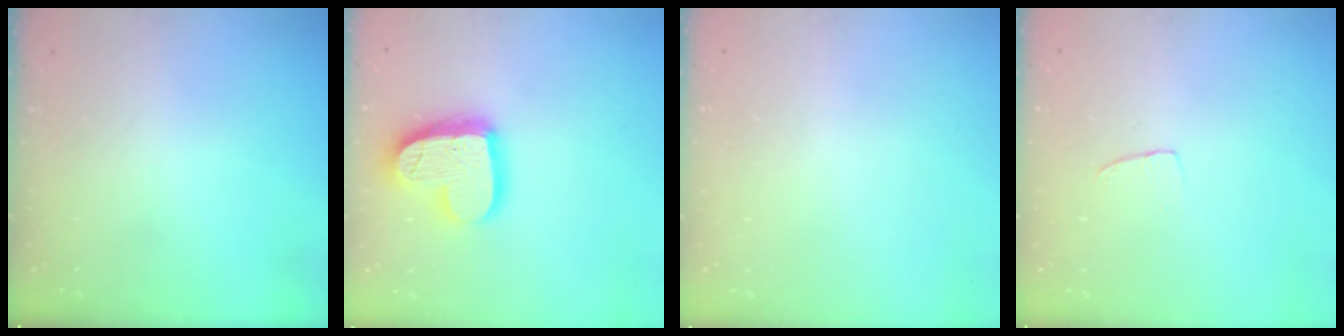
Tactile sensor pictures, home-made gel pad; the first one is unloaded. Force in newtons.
{"total": 17.8, "press": 17.8, "slide": 1.4}
{"total": 0.0}
{"total": 3.7, "press": 3.7, "slide": 0.2}